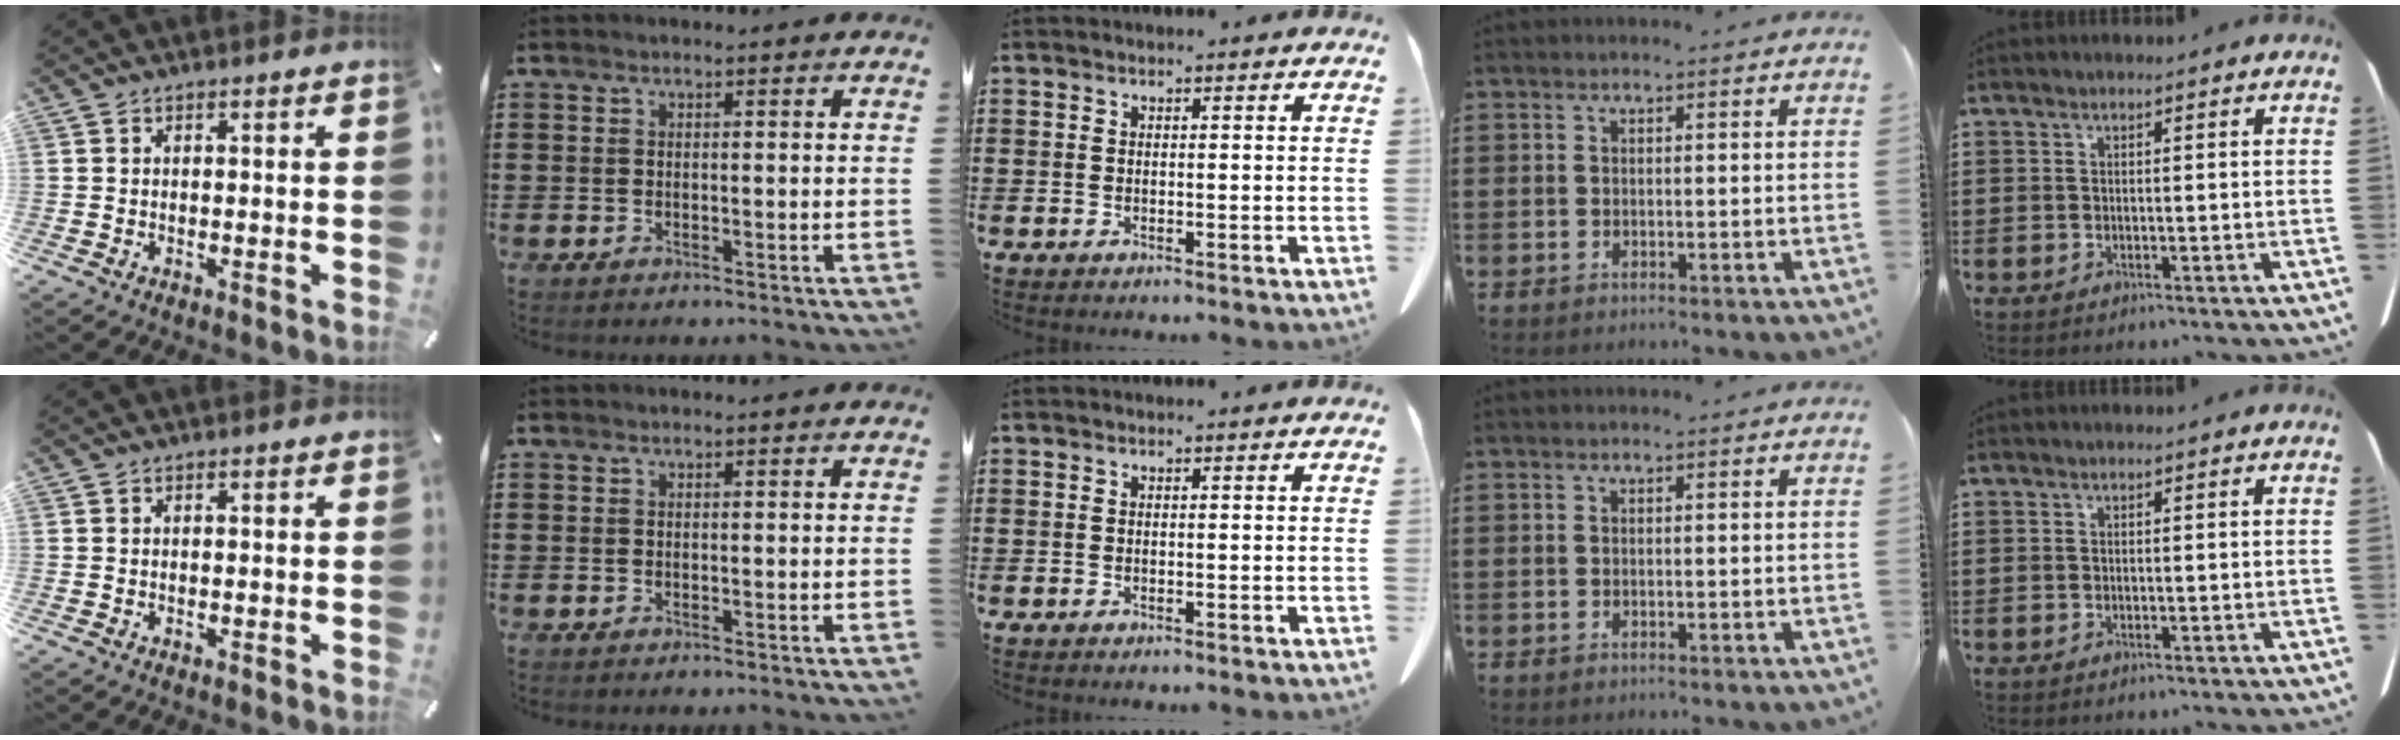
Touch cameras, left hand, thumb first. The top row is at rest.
{}